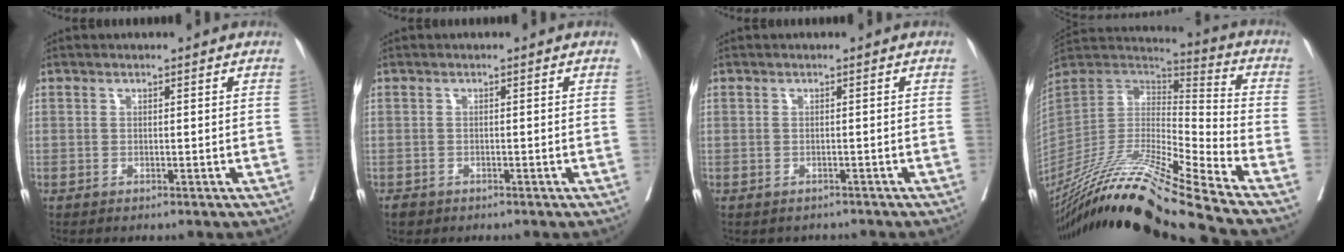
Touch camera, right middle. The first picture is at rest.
{"total": 1.3, "force": [-0.9, 0.8, 0.3], "torque": [-0.011, 0.000, -0.013]}
{"total": 2.0, "force": [-1.7, 1.0, 0.2], "torque": [-0.003, 0.001, -0.021]}
{"total": 26.3, "force": [-21.8, -1.9, 14.6], "torque": [-0.285, -0.041, -0.397]}